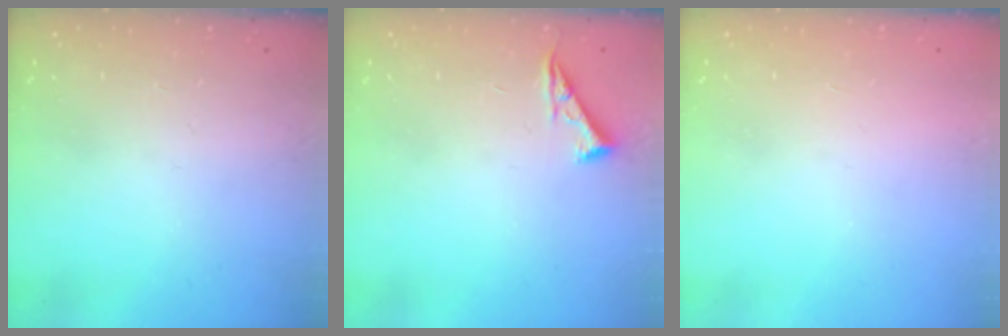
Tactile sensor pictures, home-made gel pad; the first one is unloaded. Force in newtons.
{"total": 4.3, "press": 4.3, "slide": 0.6}
{"total": 1.6, "press": 1.6, "slide": 0.1}